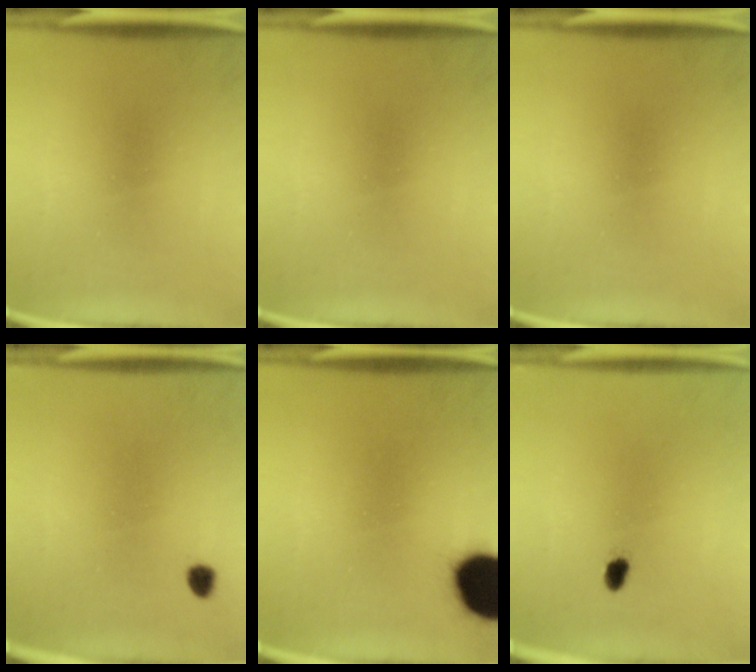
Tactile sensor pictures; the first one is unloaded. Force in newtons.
{"total": 0.0}
{"total": 0.0}
{"total": 1.7}
{"total": 18.6}
{"total": 1.8}